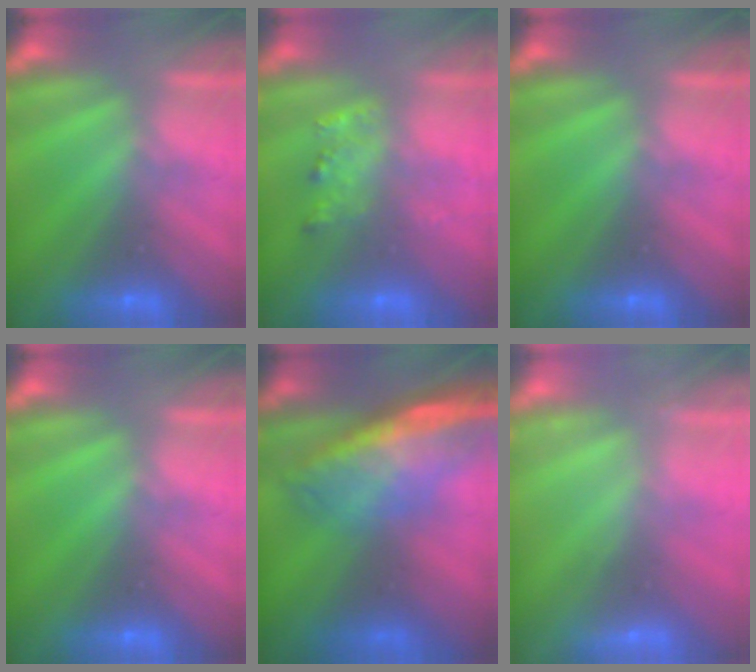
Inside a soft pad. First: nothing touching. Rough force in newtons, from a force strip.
{"total": 2.0}
{"total": 0.0}
{"total": 0.0}
{"total": 13.7}
{"total": 2.2}